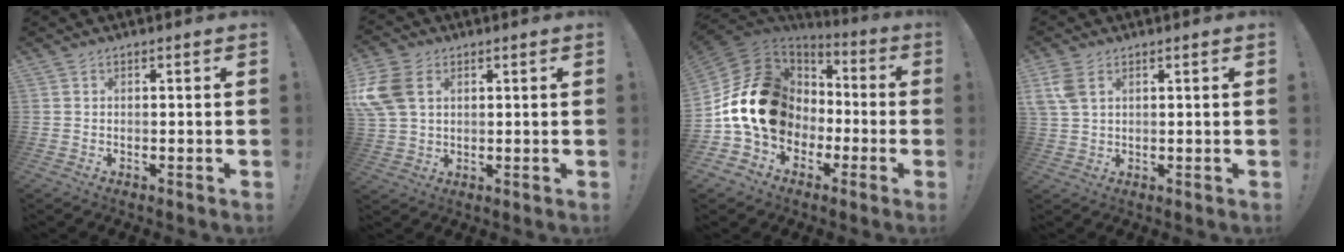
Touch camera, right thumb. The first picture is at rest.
{"total": 12.2, "force": [3.5, 8.4, 8.1], "torque": [-0.157, -0.008, 0.067]}
{"total": 22.3, "force": [-1.1, 17.7, 13.4], "torque": [-0.226, 0.022, 0.015]}
{"total": 6.1, "force": [2.7, 3.7, 4.0], "torque": [-0.073, -0.006, 0.052]}